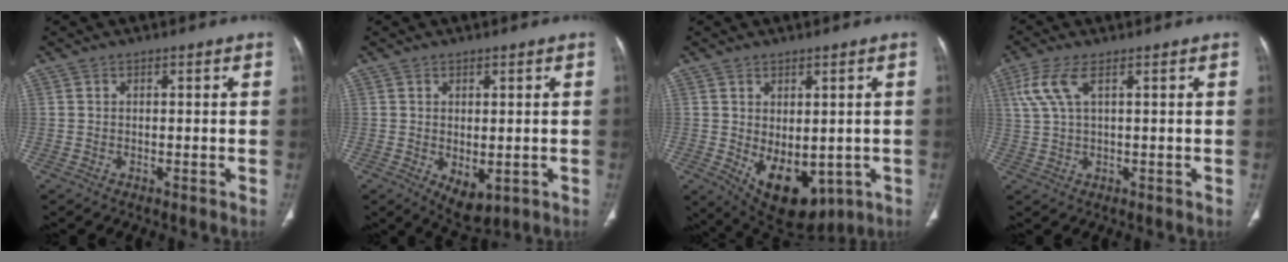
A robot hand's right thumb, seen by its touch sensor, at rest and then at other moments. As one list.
[{"total": 5.3, "force": [-1.1, 3.1, 4.2], "torque": [-0.051, -0.007, 0.001]}, {"total": 12.2, "force": [-2.4, 7.5, 9.3], "torque": [-0.110, -0.007, -0.006]}, {"total": 5.3, "force": [2.1, 1.5, 4.6], "torque": [-0.132, 0.009, 0.049]}]